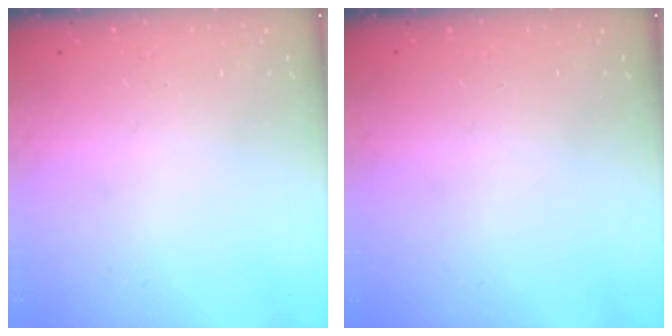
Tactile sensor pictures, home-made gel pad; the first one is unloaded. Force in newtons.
{"total": 0.0}